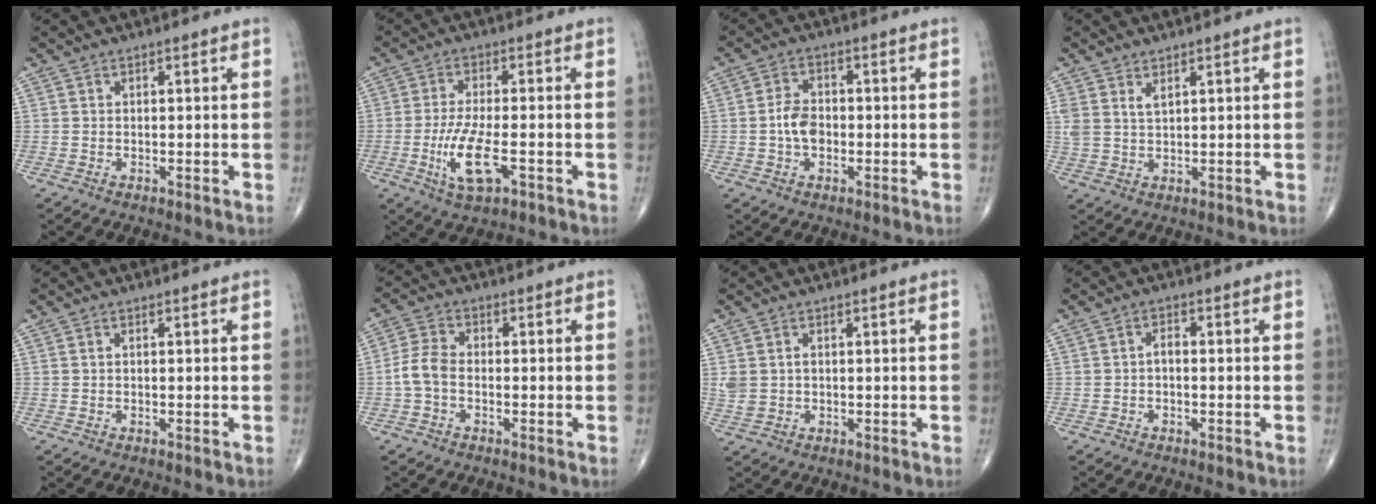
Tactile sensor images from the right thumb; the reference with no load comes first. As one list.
[{"total": 8.8, "force": [-2.9, 2.9, 7.8], "torque": [-0.162, 0.001, -0.049]}, {"total": 4.9, "force": [-0.9, 3.3, 3.5], "torque": [-0.058, 0.014, -0.022]}, {"total": 3.0, "force": [1.7, 1.2, 2.1], "torque": [-0.046, -0.004, 0.042]}, {"total": 0.0}, {"total": 4.9, "force": [-1.2, 3.1, 3.6], "torque": [-0.076, 0.016, -0.034]}, {"total": 3.2, "force": [0.2, 2.5, 2.0], "torque": [-0.044, 0.006, 0.010]}, {"total": 1.8, "force": [-0.4, 1.0, 1.4], "torque": [-0.018, 0.010, -0.012]}]